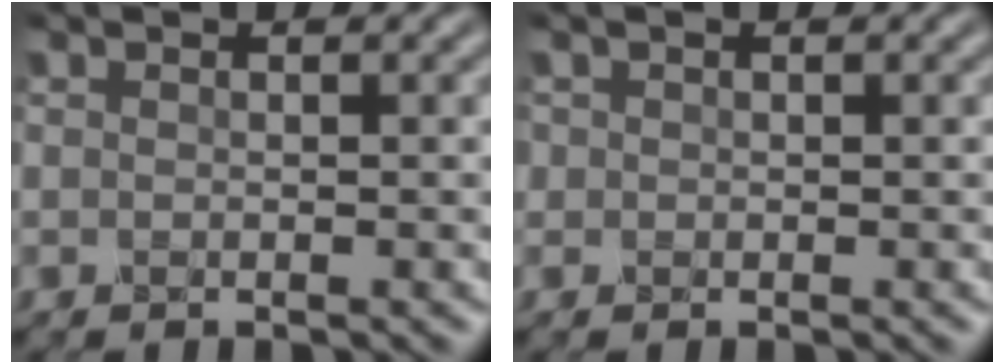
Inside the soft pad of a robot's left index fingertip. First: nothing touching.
{"total": 0.7, "force": [0.1, 0.7, 0.1], "torque": [0.004, 0.000, -0.001]}